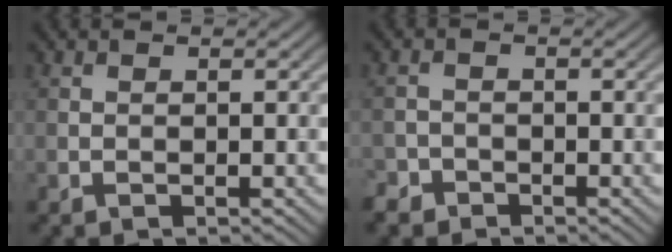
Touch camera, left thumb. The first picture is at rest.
{"total": 2.5, "force": [-2.0, 1.5, 0.2], "torque": [0.000, 0.004, -0.044]}